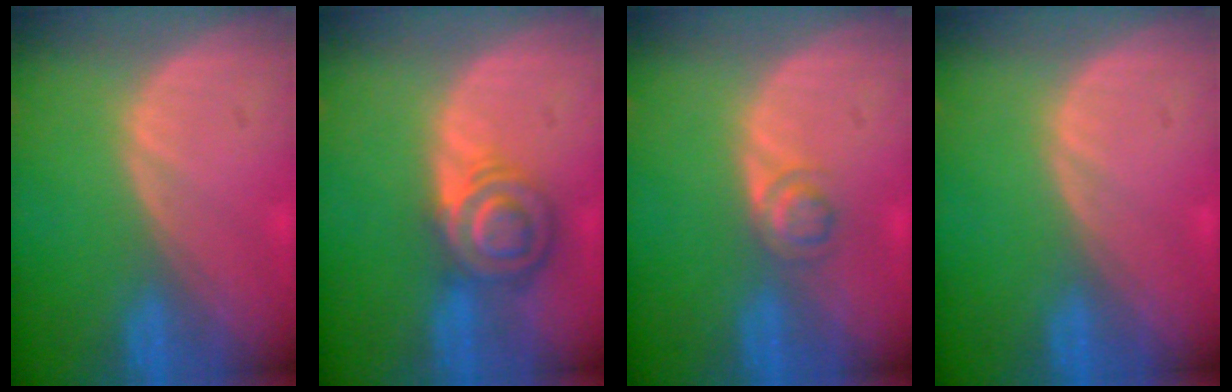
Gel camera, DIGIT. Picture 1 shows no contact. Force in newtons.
{"total": 6.2, "press": 6.1, "slide": 1.2}
{"total": 2.7, "press": 2.7, "slide": 0.2}
{"total": 0.0}